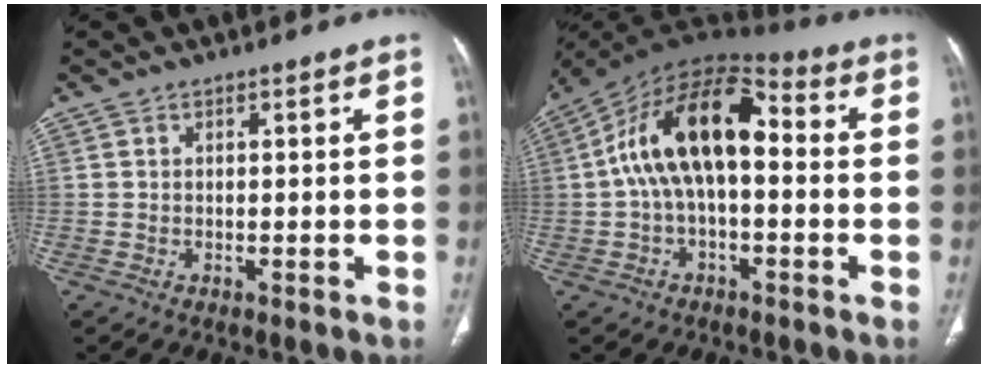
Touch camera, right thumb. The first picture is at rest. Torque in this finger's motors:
{"motor_torque": [2.51, 2.50, 1.13, 0.16, 0.29]}